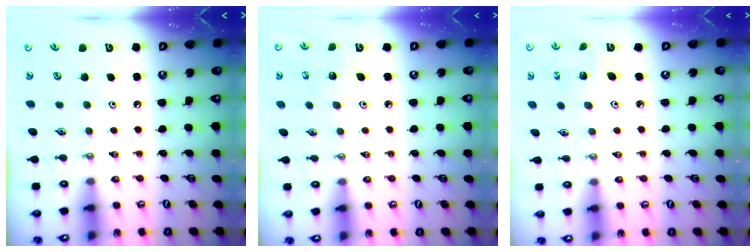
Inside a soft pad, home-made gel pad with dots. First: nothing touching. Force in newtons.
{"total": 3.9, "press": 3.9, "slide": 0.3}
{"total": 3.6, "press": 3.5, "slide": 0.4}